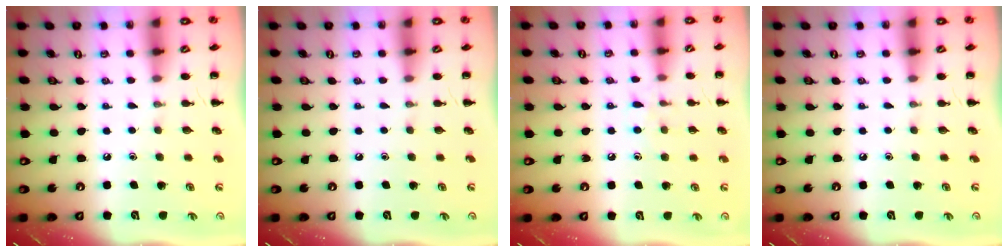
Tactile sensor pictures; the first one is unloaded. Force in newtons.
{"total": 0.0}
{"total": 6.7, "press": 6.3, "slide": 2.3}
{"total": 0.0}